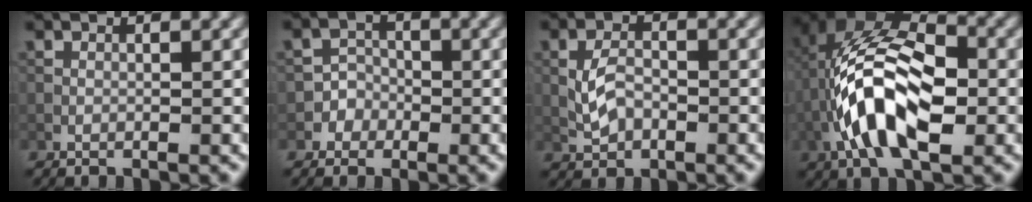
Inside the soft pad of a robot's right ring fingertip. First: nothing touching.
{"total": 1.8, "force": [-0.8, 1.6, -0.3], "torque": [0.025, 0.011, -0.017]}
{"total": 2.3, "force": [-0.3, 1.6, 1.7], "torque": [-0.039, 0.003, -0.004]}
{"total": 11.0, "force": [-2.0, 5.8, 9.2], "torque": [-0.183, 0.014, -0.042]}